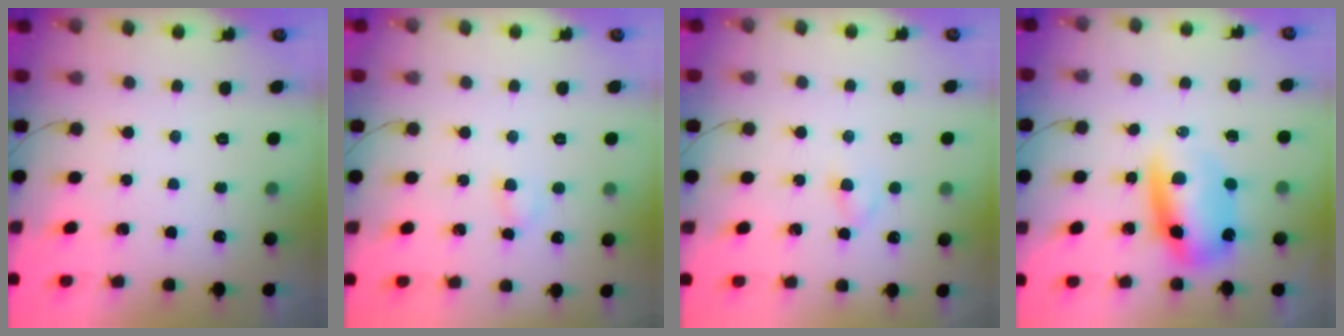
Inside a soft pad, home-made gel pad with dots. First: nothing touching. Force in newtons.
{"total": 3.1, "press": 2.9, "slide": 1.1}
{"total": 2.9, "press": 2.8, "slide": 0.9}
{"total": 9.2, "press": 9.0, "slide": 2.2}